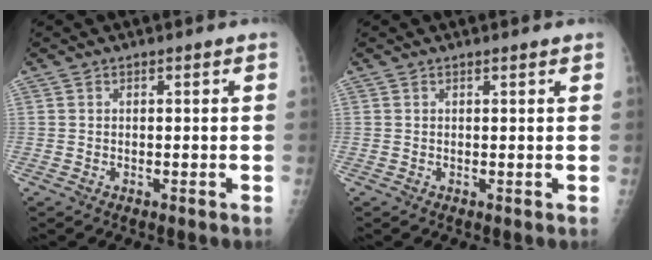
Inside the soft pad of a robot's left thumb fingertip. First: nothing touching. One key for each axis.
{"total": 1.0, "fx": 0.9, "fy": 0.2, "fz": 0.4, "tx": -0.003, "ty": 0.000, "tz": 0.012}